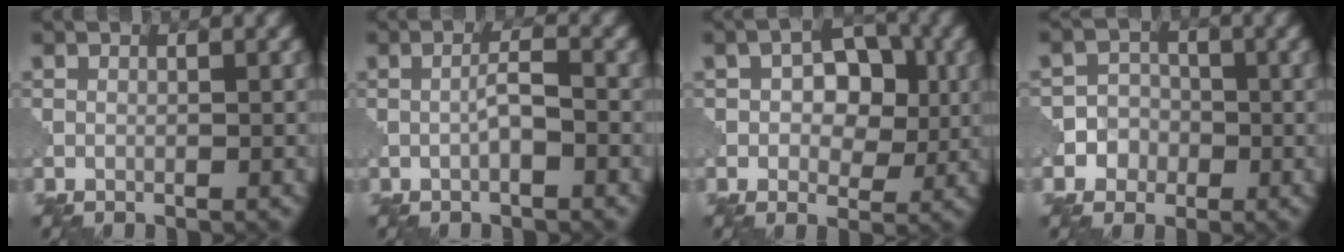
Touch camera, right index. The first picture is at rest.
{"total": 1.7, "force": [-0.5, 0.3, 1.6], "torque": [-0.033, 0.006, -0.012]}
{"total": 5.9, "force": [0.8, 3.8, 4.4], "torque": [-0.058, 0.002, 0.004]}
{"total": 3.4, "force": [-1.3, 3.1, 0.5], "torque": [0.021, 0.007, -0.035]}